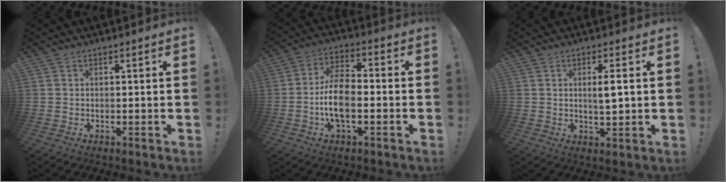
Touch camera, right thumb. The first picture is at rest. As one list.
[{"total": 11.6, "force": [-2.8, 5.9, 9.6], "torque": [-0.194, 0.009, -0.050]}, {"total": 4.2, "force": [0.8, 0.8, 4.0], "torque": [-0.054, -0.012, 0.008]}]